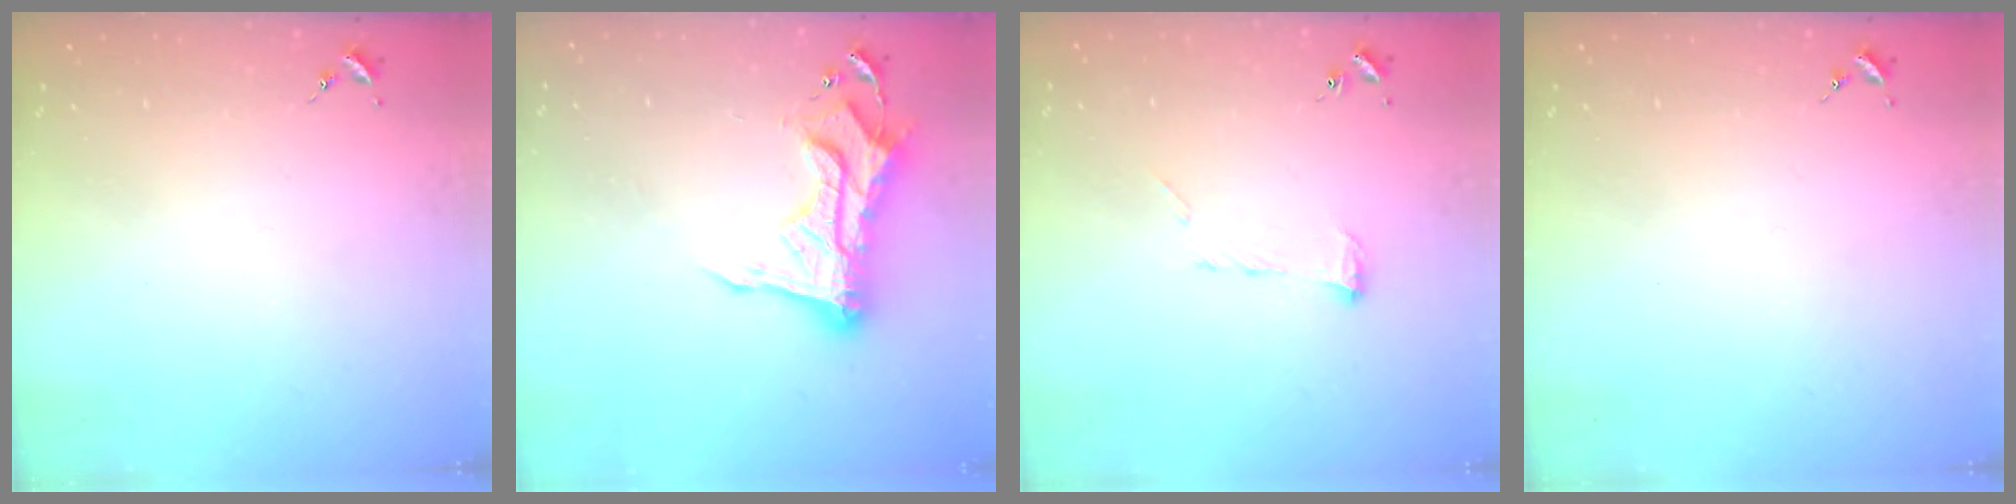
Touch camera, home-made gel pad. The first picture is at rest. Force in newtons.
{"total": 16.4, "press": 16.4, "slide": 1.3}
{"total": 7.1, "press": 7.1, "slide": 0.2}
{"total": 0.0}